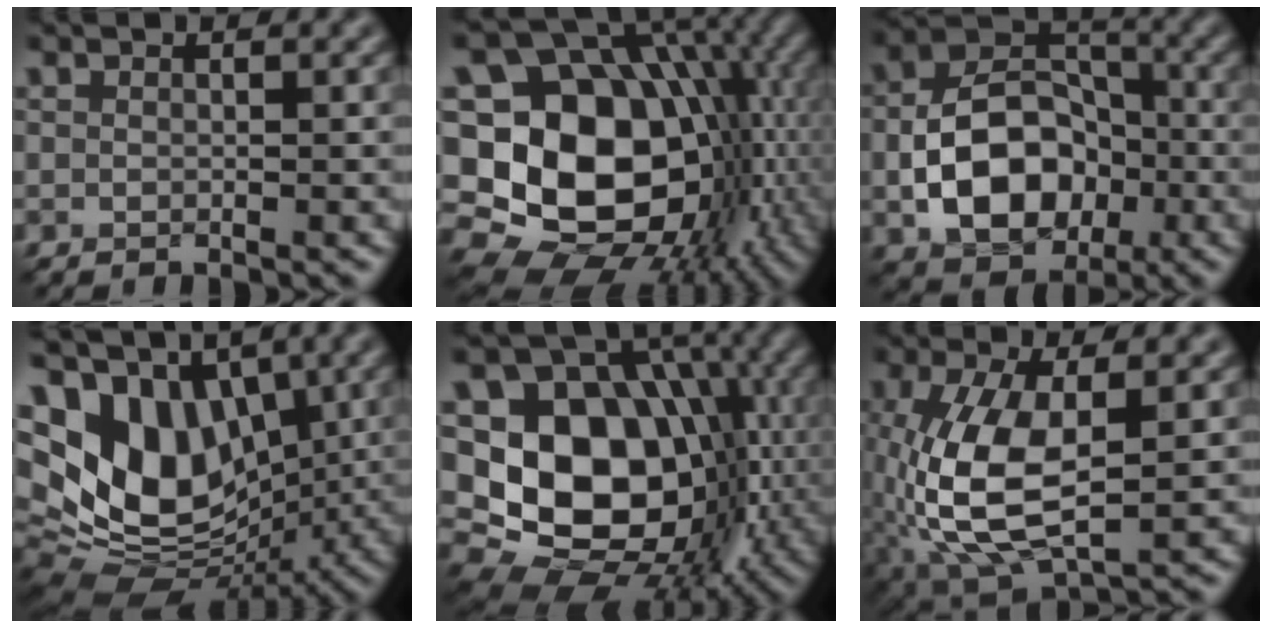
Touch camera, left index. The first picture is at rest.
{"total": 21.5, "force": [-1.8, 17.7, 11.9], "torque": [-0.193, 0.011, -0.044]}
{"total": 9.4, "force": [-2.4, 6.5, 6.4], "torque": [-0.113, 0.008, -0.042]}
{"total": 14.6, "force": [2.5, 10.2, 10.1], "torque": [-0.194, 0.010, 0.061]}
{"total": 16.3, "force": [-1.3, 12.8, 10.1], "torque": [-0.156, -0.008, -0.019]}
{"total": 9.3, "force": [-1.1, 4.2, 8.3], "torque": [-0.195, -0.005, -0.017]}